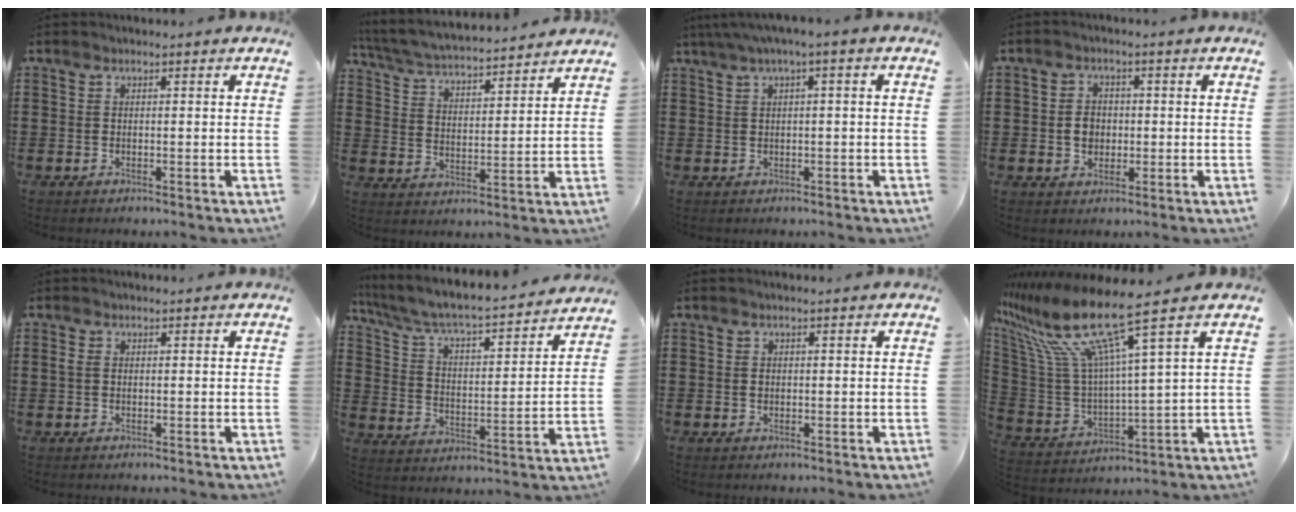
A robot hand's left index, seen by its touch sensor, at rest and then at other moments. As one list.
[{"total": 4.8, "force": [4.7, 0.1, 1.3], "torque": [-0.047, -0.031, 0.076]}, {"total": 2.4, "force": [-0.2, 0.1, 2.3], "torque": [-0.040, -0.001, -0.005]}, {"total": 3.4, "force": [-0.3, 2.7, 2.1], "torque": [-0.039, 0.003, -0.011]}, {"total": 1.3, "force": [0.1, 0.9, 0.9], "torque": [-0.026, 0.003, -0.002]}, {"total": 5.5, "force": [4.9, 0.3, 2.4], "torque": [-0.070, -0.044, 0.074]}, {"total": 0.6, "force": [0.1, 0.5, 0.3], "torque": [-0.009, 0.002, 0.001]}, {"total": 14.0, "force": [9.3, 1.6, 10.4], "torque": [-0.252, -0.055, 0.147]}]